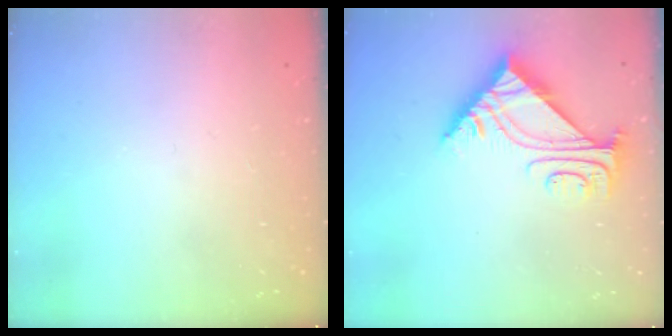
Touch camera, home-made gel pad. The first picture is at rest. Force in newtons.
{"total": 7.5, "press": 7.4, "slide": 0.8}